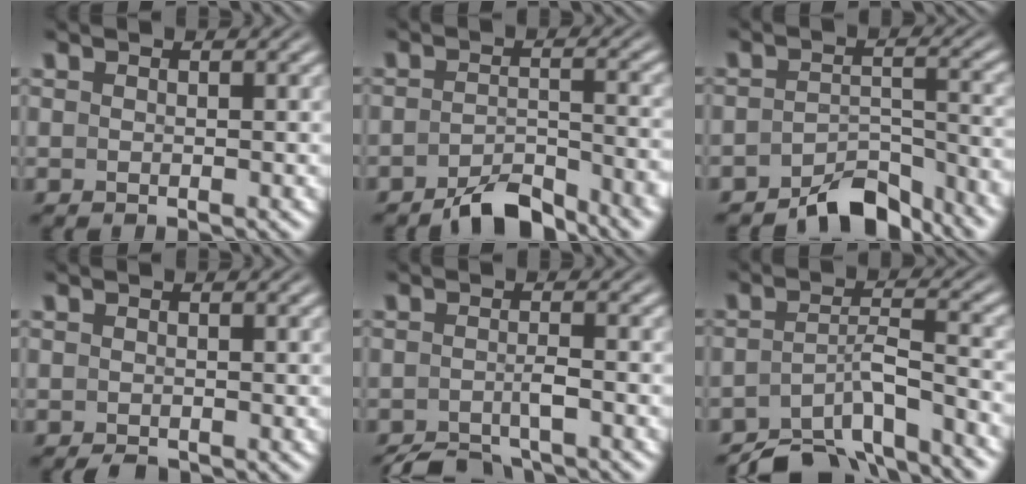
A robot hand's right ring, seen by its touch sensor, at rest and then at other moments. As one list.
[{"total": 4.4, "force": [-3.9, 0.8, 1.9], "torque": [-0.024, -0.006, -0.067]}, {"total": 5.6, "force": [-5.1, 1.2, 1.9], "torque": [-0.023, -0.009, -0.081]}, {"total": 0.8, "force": [-0.8, 0.0, 0.2], "torque": [-0.003, -0.009, -0.009]}, {"total": 3.9, "force": [-3.6, 0.7, 1.2], "torque": [-0.019, -0.016, -0.052]}, {"total": 7.6, "force": [-6.2, 2.5, 3.5], "torque": [-0.064, -0.031, -0.089]}]